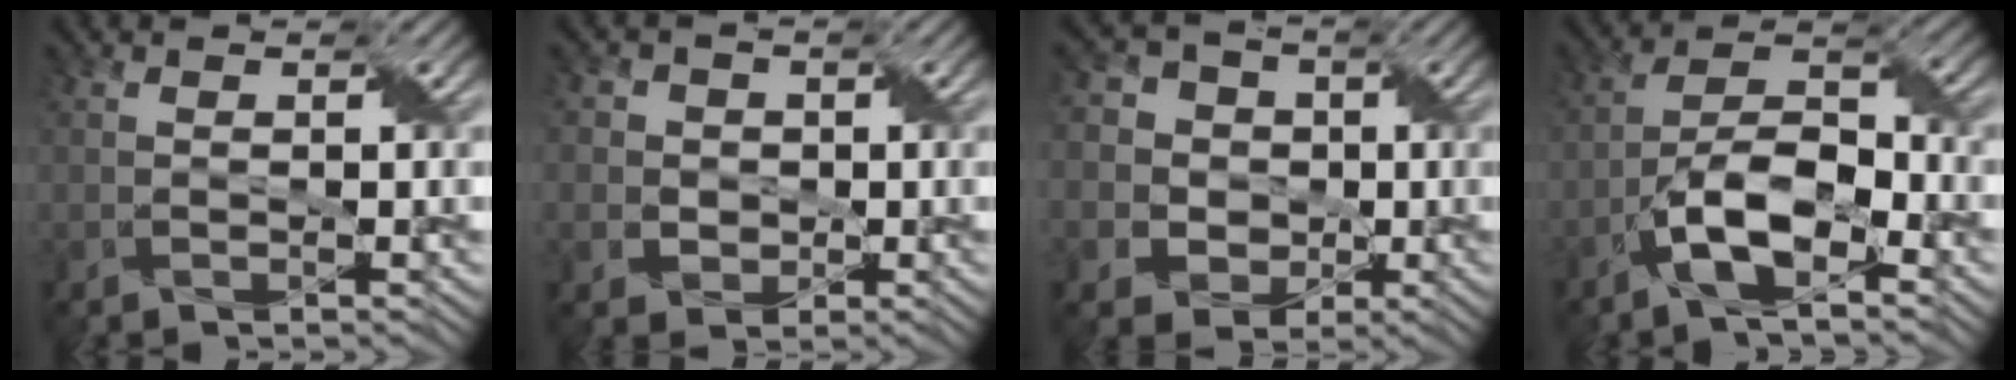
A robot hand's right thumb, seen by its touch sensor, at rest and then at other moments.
{"total": 3.5, "force": [0.1, 3.5, 0.2], "torque": [-0.005, 0.002, -0.006]}
{"total": 6.5, "force": [-0.5, 6.4, 1.4], "torque": [-0.058, 0.000, -0.025]}
{"total": 9.1, "force": [-4.9, 3.5, 6.7], "torque": [-0.123, 0.004, -0.098]}